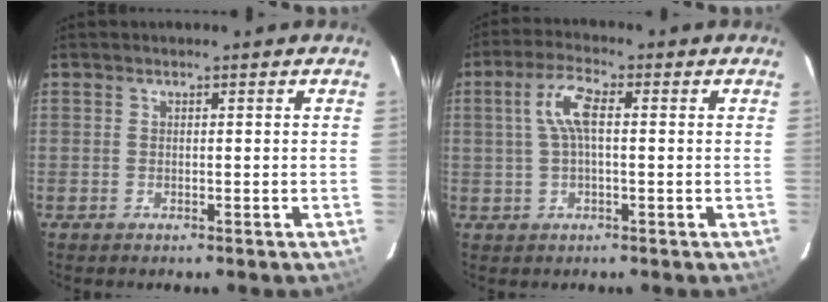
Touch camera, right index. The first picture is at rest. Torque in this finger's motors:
{"motor_torque": [0.44, 0.09, 0.36, 0.11]}